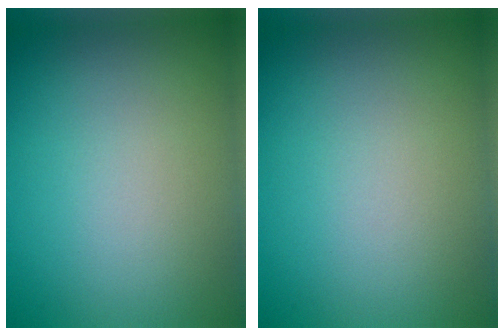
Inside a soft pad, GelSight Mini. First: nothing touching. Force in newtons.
{"total": 0.0}